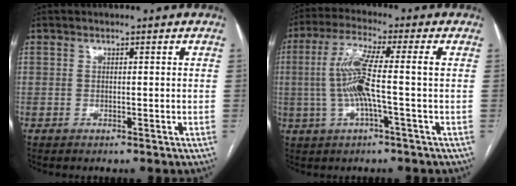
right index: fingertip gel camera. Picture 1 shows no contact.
{"total": 8.6, "force": [-0.5, 0.4, 8.5], "torque": [-0.180, 0.017, -0.016]}